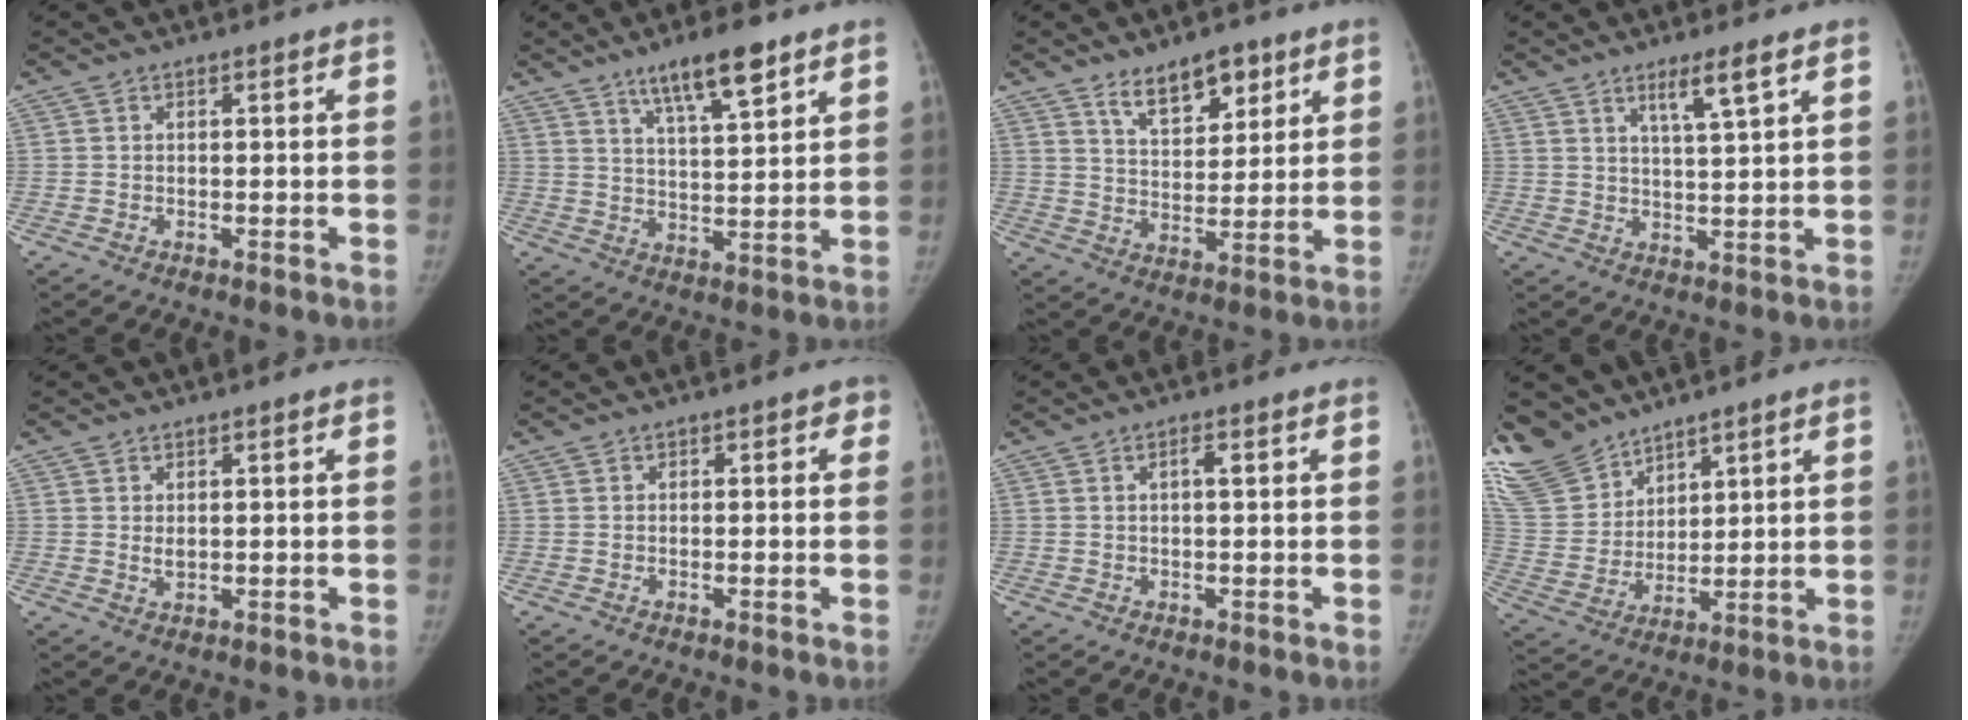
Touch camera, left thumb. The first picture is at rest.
{"total": 9.8, "force": [6.6, 2.2, 6.9], "torque": [-0.104, -0.035, 0.115]}
{"total": 9.2, "force": [6.1, 4.5, 5.2], "torque": [-0.049, -0.045, 0.106]}
{"total": 5.3, "force": [3.3, 0.2, 4.2], "torque": [-0.072, -0.027, 0.060]}
{"total": 1.5, "force": [0.4, 0.9, 1.1], "torque": [-0.015, -0.006, 0.009]}
{"total": 1.4, "force": [0.5, 1.2, 0.6], "torque": [0.015, 0.003, -0.001]}
{"total": 1.7, "force": [0.5, 0.5, 1.5], "torque": [-0.026, 0.002, 0.008]}
{"total": 14.1, "force": [11.5, 7.4, 3.6], "torque": [-0.060, -0.047, 0.247]}